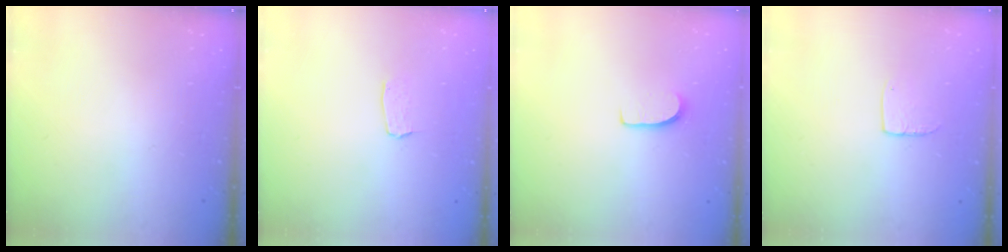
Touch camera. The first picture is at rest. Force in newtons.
{"total": 3.0, "press": 3.0, "slide": 0.2}
{"total": 5.8, "press": 5.7, "slide": 0.5}
{"total": 5.9, "press": 5.9, "slide": 0.5}